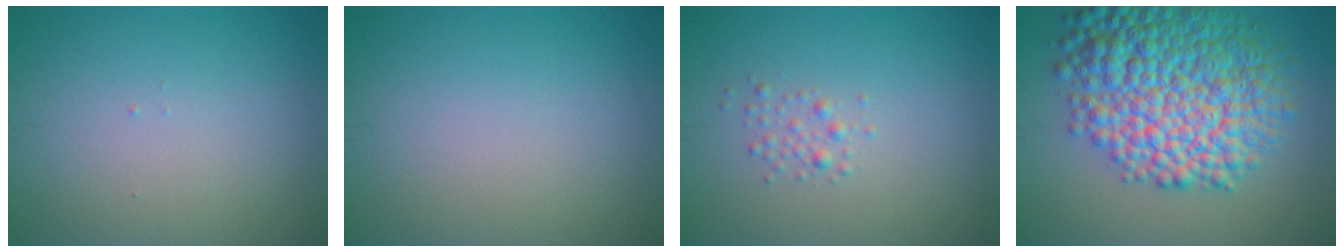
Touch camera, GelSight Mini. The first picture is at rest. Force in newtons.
{"total": 0.0}
{"total": 1.2, "press": 1.2, "slide": 0.0}
{"total": 12.2, "press": 12.2, "slide": 0.1}